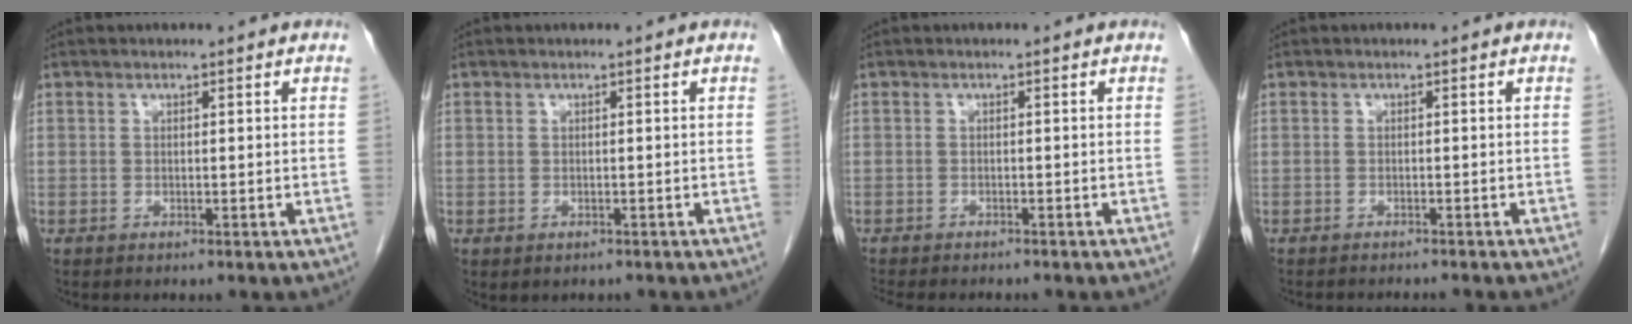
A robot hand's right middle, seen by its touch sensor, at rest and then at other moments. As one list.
[{"total": 1.0, "force": [-0.7, 0.6, 0.3], "torque": [-0.005, -0.001, -0.005]}, {"total": 8.0, "force": [-7.0, 1.9, 3.3], "torque": [-0.041, -0.006, -0.091]}, {"total": 4.0, "force": [-3.9, 0.1, 1.0], "torque": [-0.007, -0.007, -0.046]}]